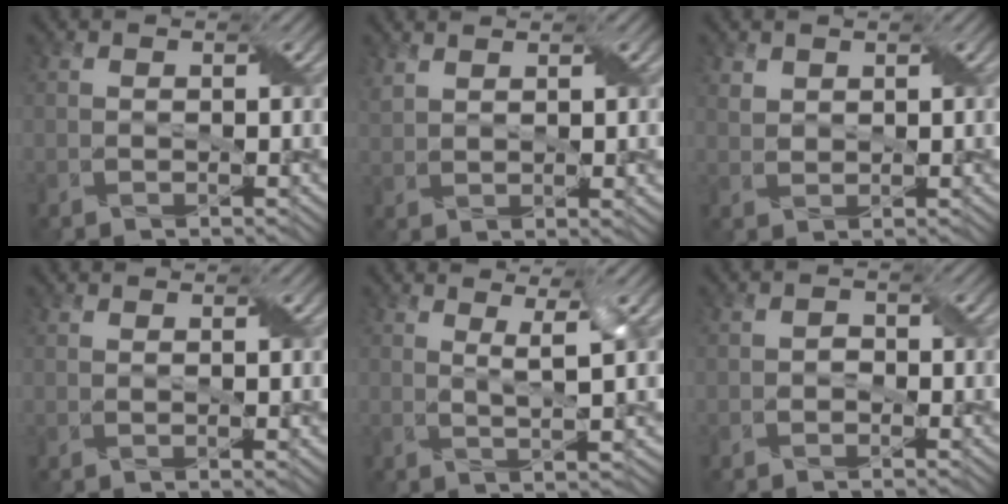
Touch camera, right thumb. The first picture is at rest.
{"total": 2.6, "force": [1.8, 0.6, 1.8], "torque": [-0.038, 0.003, 0.039]}
{"total": 1.4, "force": [1.1, 0.8, 0.2], "torque": [-0.009, 0.000, 0.025]}
{"total": 0.9, "force": [0.7, 0.1, 0.6], "torque": [-0.012, 0.002, 0.009]}
{"total": 3.4, "force": [1.7, 0.3, 2.9], "torque": [-0.060, -0.001, 0.036]}
{"total": 0.8, "force": [-0.5, 0.6, 0.0], "torque": [-0.001, 0.002, -0.013]}